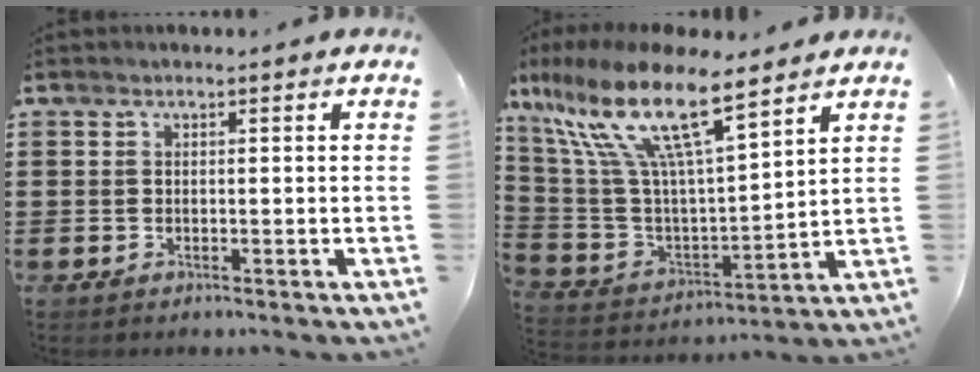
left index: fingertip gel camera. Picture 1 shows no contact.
{"total": 15.5, "force": [9.5, 4.2, 11.5], "torque": [-0.262, -0.047, 0.158]}